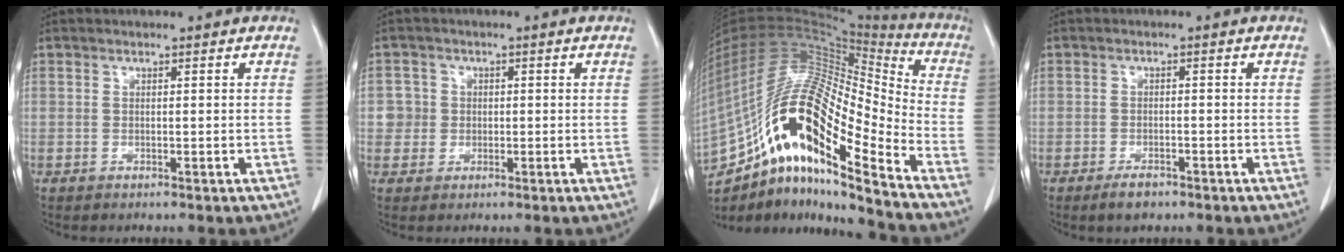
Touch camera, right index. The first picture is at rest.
{"total": 3.1, "force": [-0.1, 3.1, 0.0], "torque": [0.013, 0.008, -0.002]}
{"total": 27.4, "force": [-15.0, 5.9, 22.2], "torque": [-0.440, -0.001, -0.269]}
{"total": 2.7, "force": [-1.9, 1.2, 1.4], "torque": [-0.025, 0.000, -0.027]}